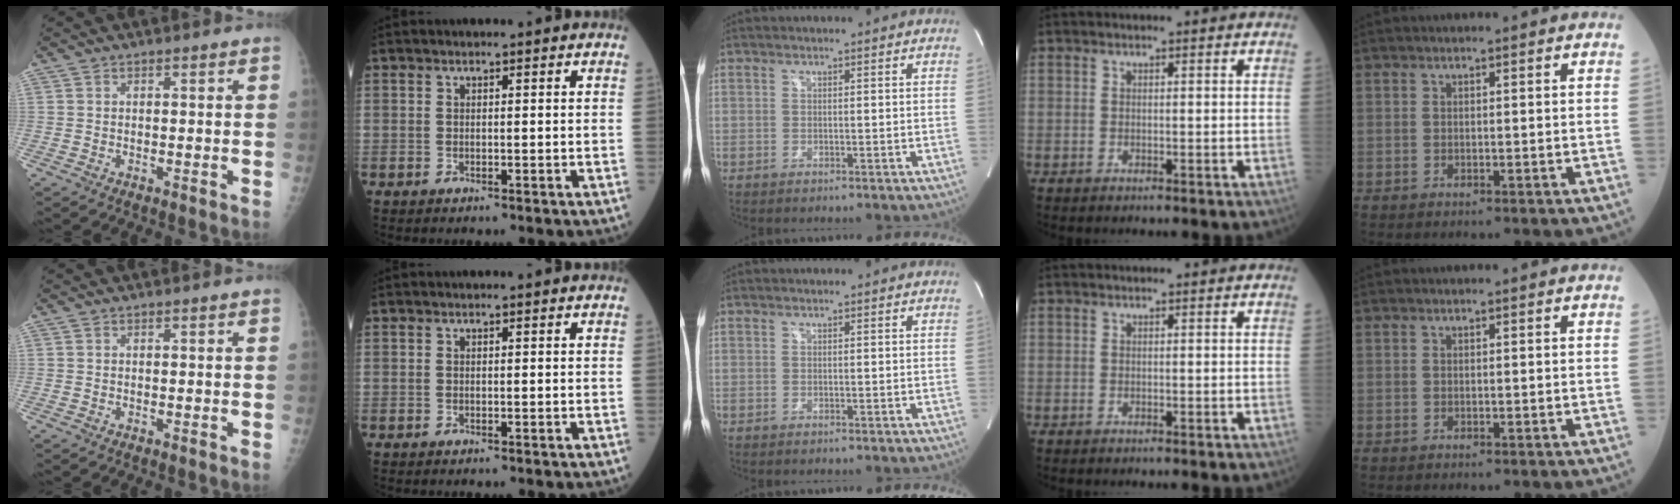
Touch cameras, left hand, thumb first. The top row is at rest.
{}